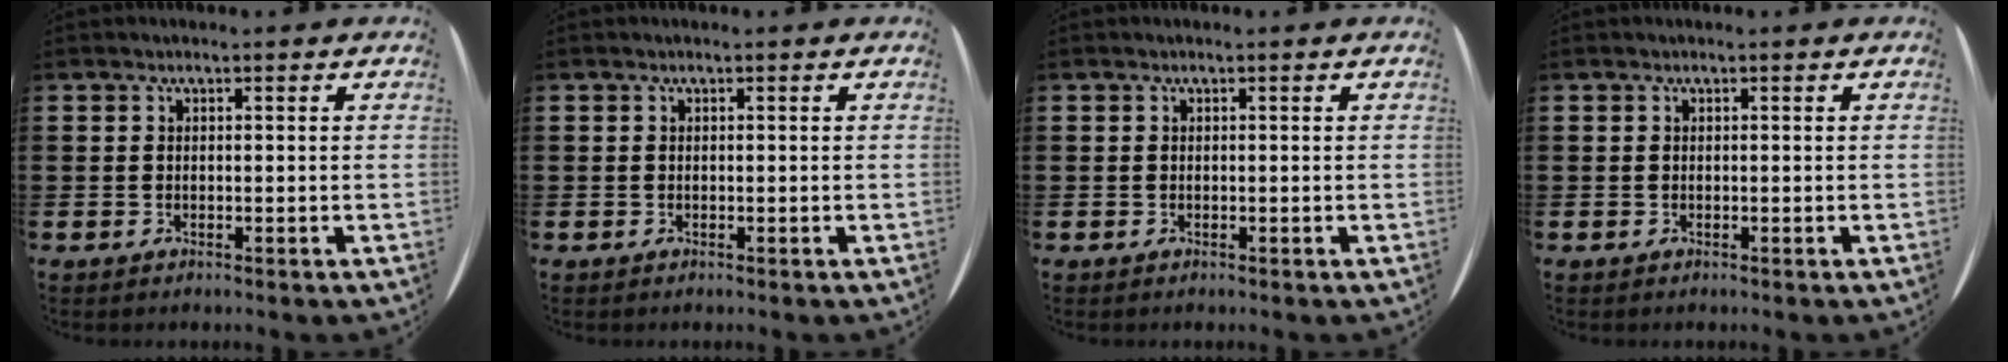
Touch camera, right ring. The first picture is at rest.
{"total": 0.0}
{"total": 0.0}
{"total": 0.0}